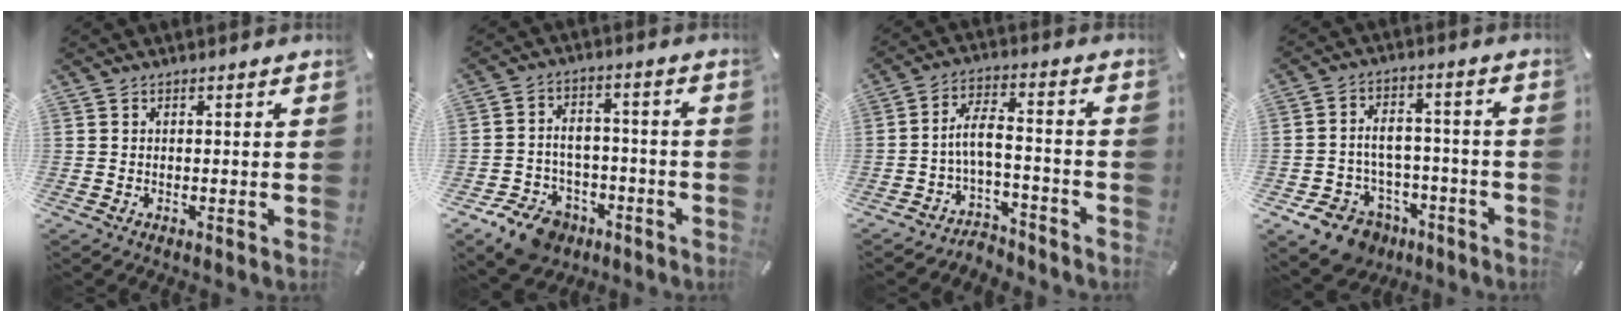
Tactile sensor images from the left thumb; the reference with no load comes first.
{"total": 9.6, "force": [-6.1, 6.7, 3.3], "torque": [-0.058, 0.049, -0.106]}
{"total": 7.3, "force": [-2.7, 3.7, 5.6], "torque": [-0.118, 0.009, -0.054]}
{"total": 10.4, "force": [-4.8, 8.2, 4.3], "torque": [-0.084, 0.040, -0.075]}